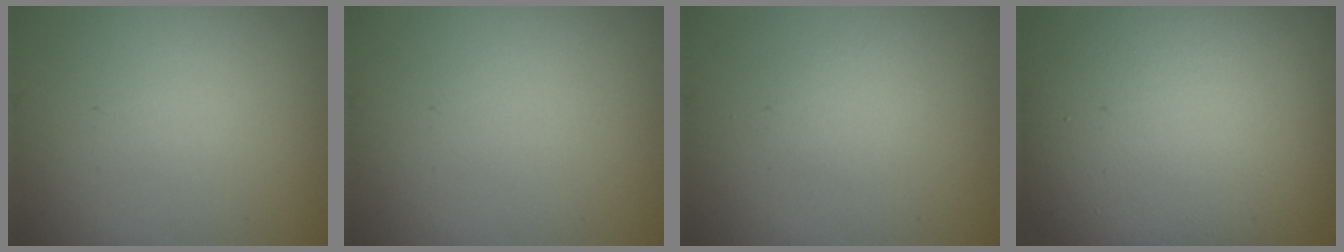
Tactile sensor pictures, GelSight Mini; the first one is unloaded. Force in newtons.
{"total": 0.0}
{"total": 1.1, "press": 1.1, "slide": 0.0}
{"total": 17.2, "press": 17.2, "slide": 1.1}